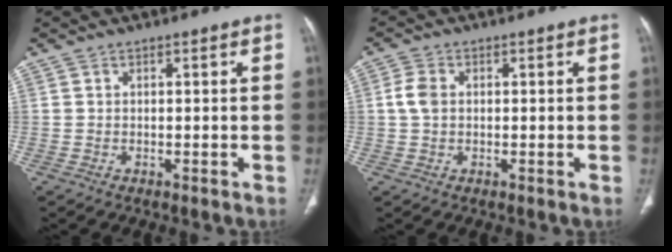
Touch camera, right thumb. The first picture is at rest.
{"total": 3.3, "force": [0.2, 2.3, 2.3], "torque": [-0.055, 0.007, -0.001]}